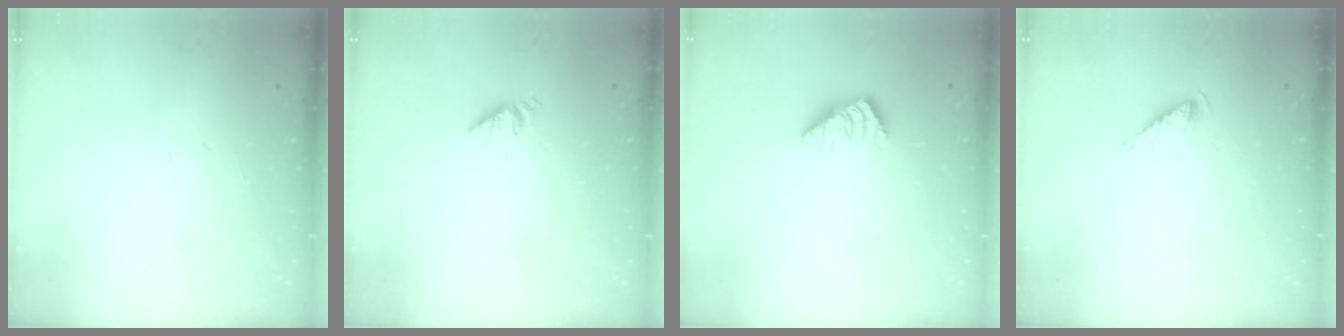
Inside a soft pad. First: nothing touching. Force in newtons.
{"total": 2.6, "press": 2.6, "slide": 0.3}
{"total": 1.5, "press": 1.5, "slide": 0.3}
{"total": 3.7, "press": 3.7, "slide": 0.5}